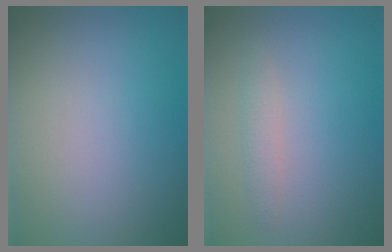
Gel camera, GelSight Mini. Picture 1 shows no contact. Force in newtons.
{"total": 1.3, "press": 1.3, "slide": 0.0}